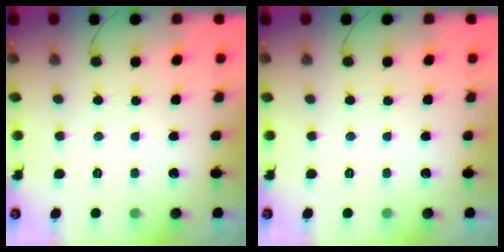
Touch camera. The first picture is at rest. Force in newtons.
{"total": 0.0}